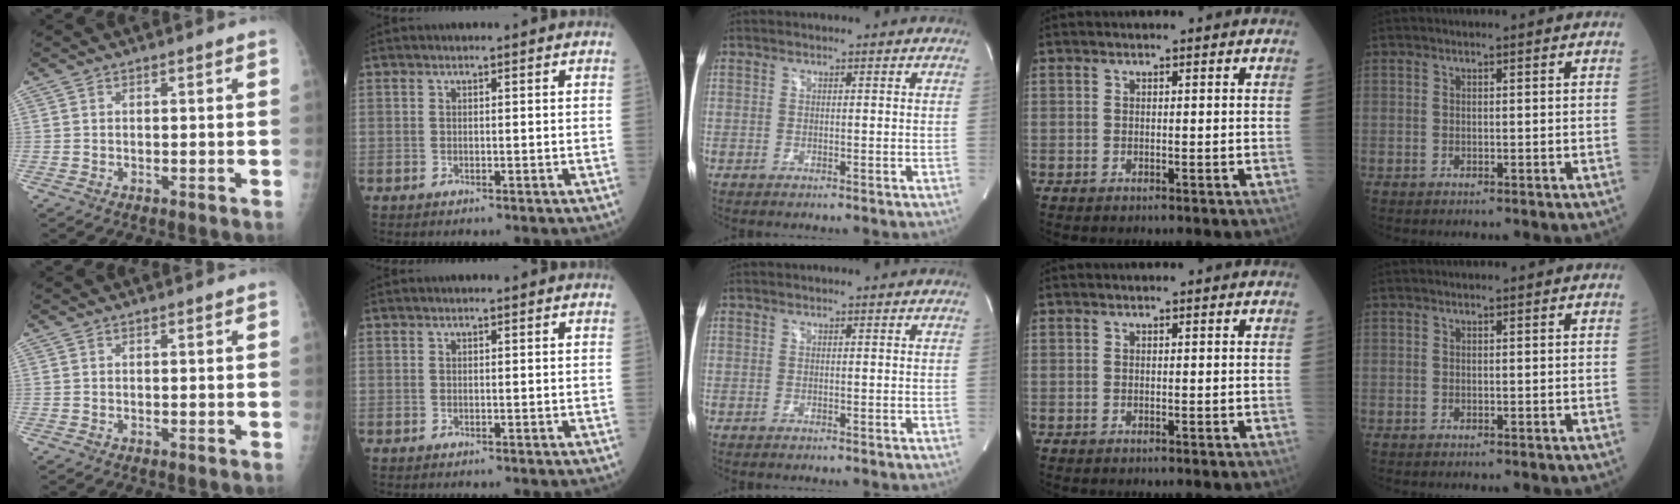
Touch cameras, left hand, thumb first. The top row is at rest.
{}